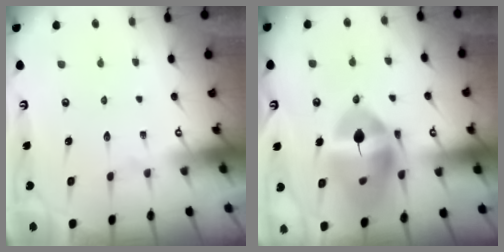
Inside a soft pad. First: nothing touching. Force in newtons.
{"total": 17.3, "press": 17.2, "slide": 1.7}